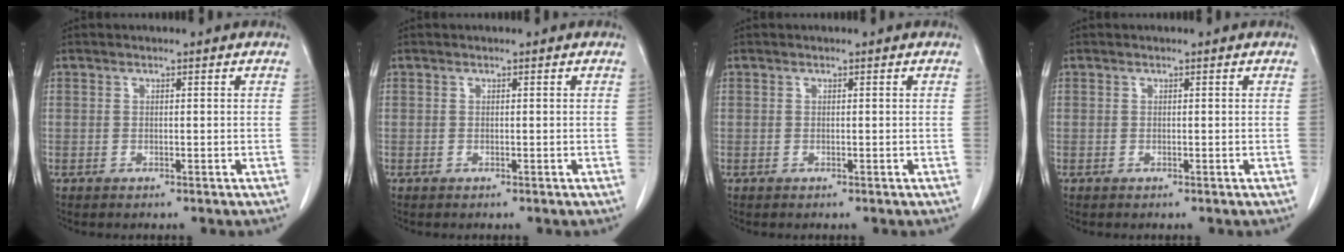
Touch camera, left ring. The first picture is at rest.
{"total": 0.0}
{"total": 0.0}
{"total": 0.0}